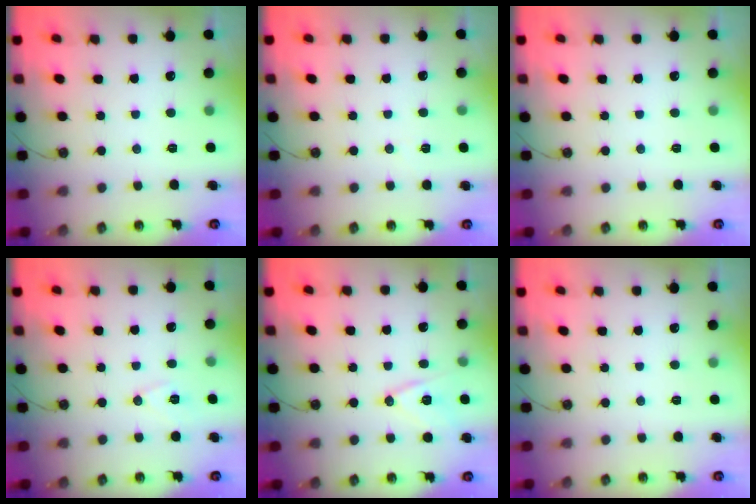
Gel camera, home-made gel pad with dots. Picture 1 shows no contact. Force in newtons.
{"total": 2.6, "press": 2.5, "slide": 0.8}
{"total": 0.0}
{"total": 7.6, "press": 6.1, "slide": 4.5}
{"total": 11.4, "press": 10.9, "slide": 3.4}
{"total": 0.0}